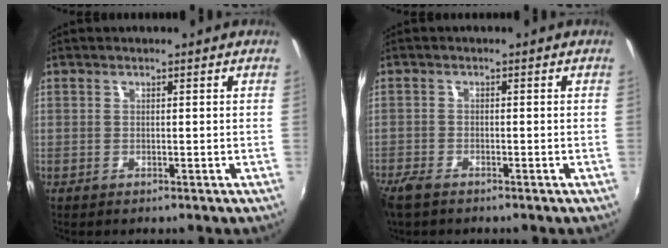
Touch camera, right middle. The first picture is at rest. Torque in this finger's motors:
{"motor_torque": [0.47, -0.43, 0.22, 0.09]}